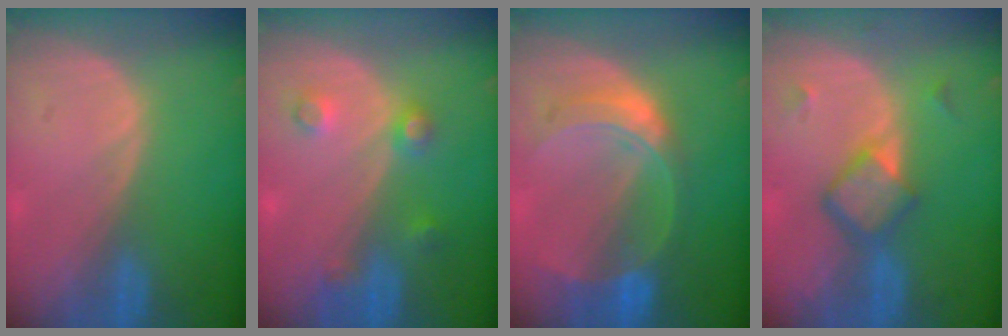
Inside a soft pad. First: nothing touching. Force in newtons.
{"total": 4.0, "press": 3.5, "slide": 1.9}
{"total": 7.7, "press": 6.7, "slide": 3.8}
{"total": 5.8, "press": 5.1, "slide": 2.7}